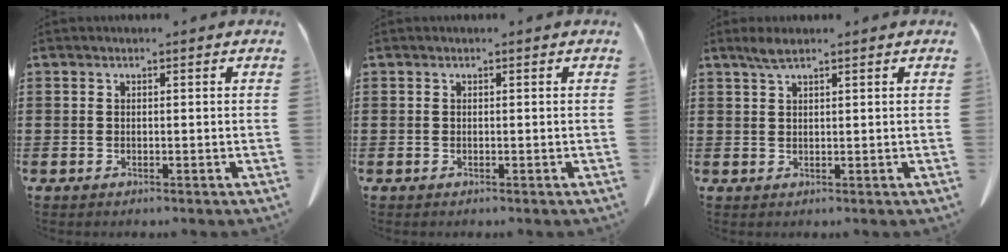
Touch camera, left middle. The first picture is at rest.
{"total": 0.0}
{"total": 2.2, "force": [1.6, 0.3, 1.6], "torque": [-0.033, 0.003, 0.028]}